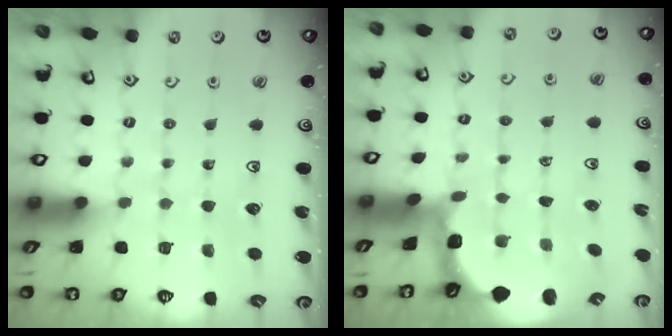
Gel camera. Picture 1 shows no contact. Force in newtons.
{"total": 1.8, "press": 1.8, "slide": 0.2}